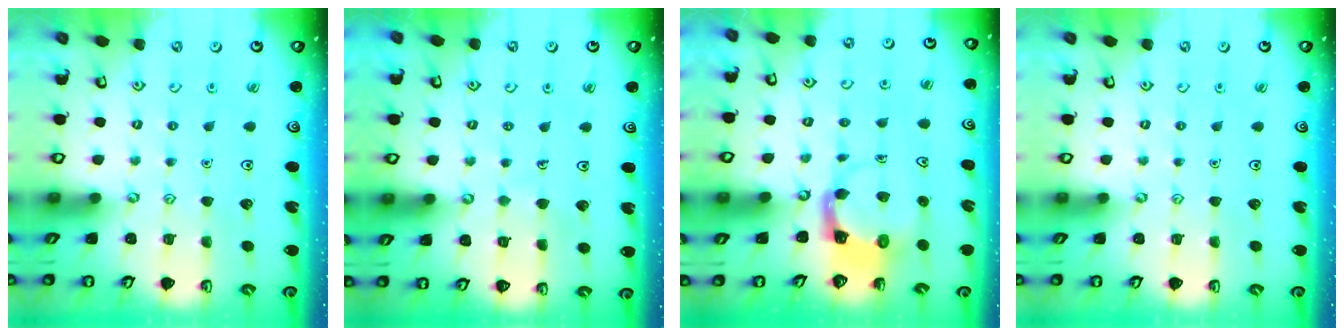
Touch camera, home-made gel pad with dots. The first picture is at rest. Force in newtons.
{"total": 2.3, "press": 2.3, "slide": 0.1}
{"total": 3.7, "press": 3.7, "slide": 0.4}
{"total": 0.0}